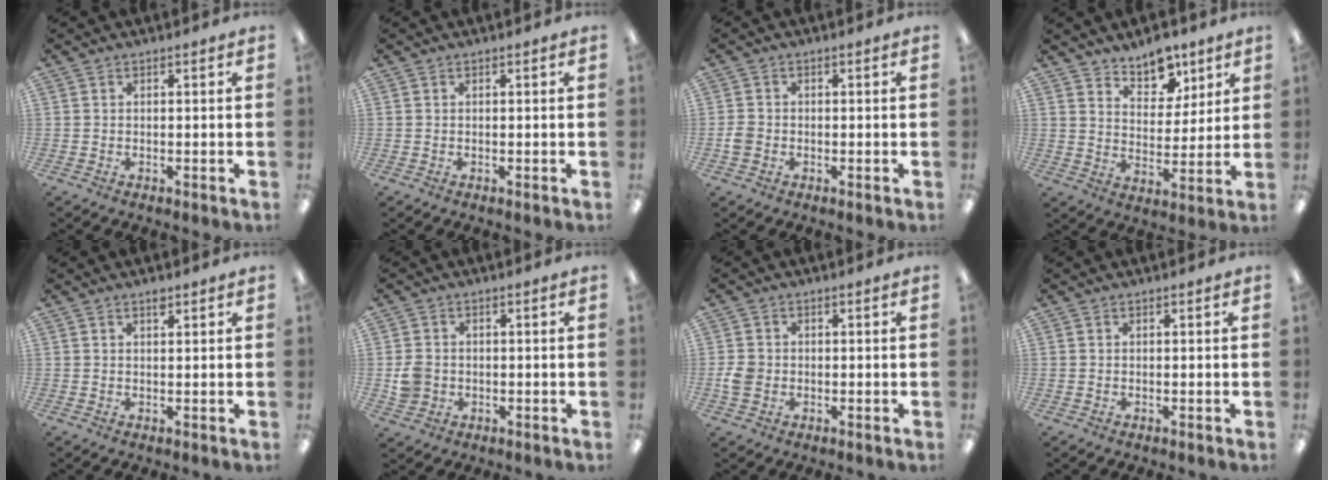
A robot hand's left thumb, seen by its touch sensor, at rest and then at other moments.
{"total": 0.0}
{"total": 2.4, "force": [-0.8, 2.0, 1.1], "torque": [-0.017, 0.005, -0.014]}
{"total": 9.6, "force": [7.7, 5.1, 2.8], "torque": [-0.028, -0.053, 0.138]}
{"total": 1.7, "force": [1.3, 0.6, 0.8], "torque": [-0.010, -0.003, 0.023]}
{"total": 4.3, "force": [-0.4, 4.0, 1.7], "torque": [-0.023, 0.006, -0.005]}
{"total": 3.5, "force": [-0.5, 3.0, 1.8], "torque": [-0.036, 0.004, -0.008]}
{"total": 0.0}